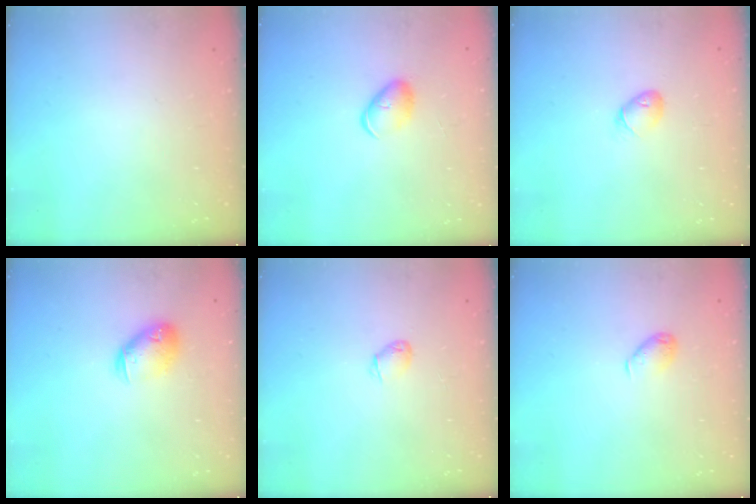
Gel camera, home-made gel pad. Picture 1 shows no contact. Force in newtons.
{"total": 6.4, "press": 6.3, "slide": 0.9}
{"total": 4.5, "press": 4.4, "slide": 1.1}
{"total": 10.6, "press": 10.4, "slide": 1.7}
{"total": 2.3, "press": 2.3, "slide": 0.5}
{"total": 5.1, "press": 5.1, "slide": 0.4}